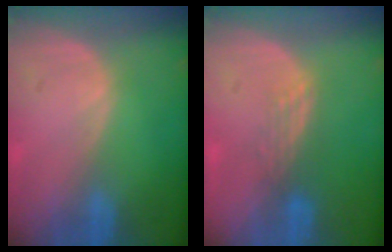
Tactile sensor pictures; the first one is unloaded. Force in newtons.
{"total": 3.0, "press": 2.5, "slide": 1.7}